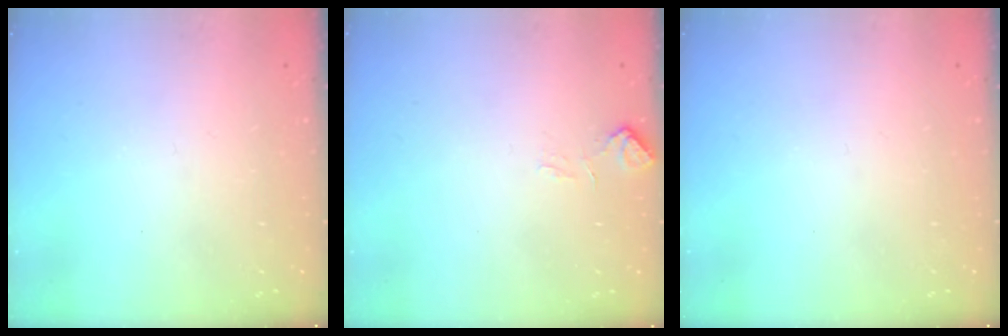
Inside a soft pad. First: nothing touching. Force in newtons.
{"total": 2.3, "press": 2.2, "slide": 0.6}
{"total": 0.0}